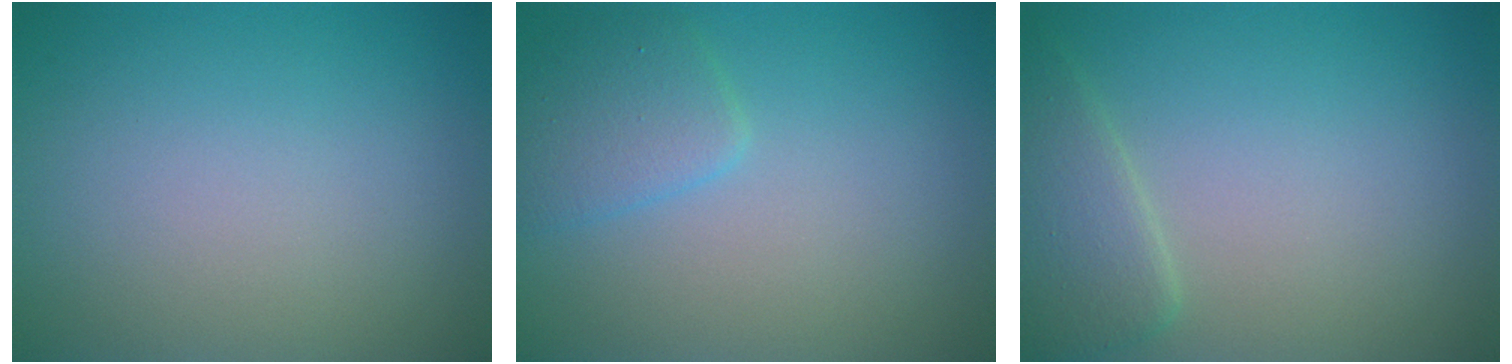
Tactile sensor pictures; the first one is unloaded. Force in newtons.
{"total": 2.4, "press": 2.4, "slide": 0.0}
{"total": 3.0, "press": 2.9, "slide": 0.2}